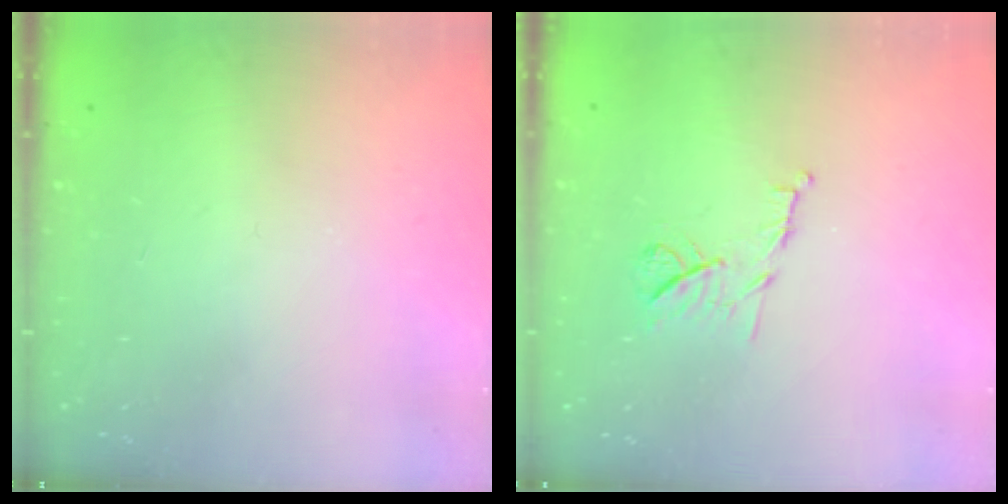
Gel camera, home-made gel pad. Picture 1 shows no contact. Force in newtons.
{"total": 7.1, "press": 7.0, "slide": 1.0}